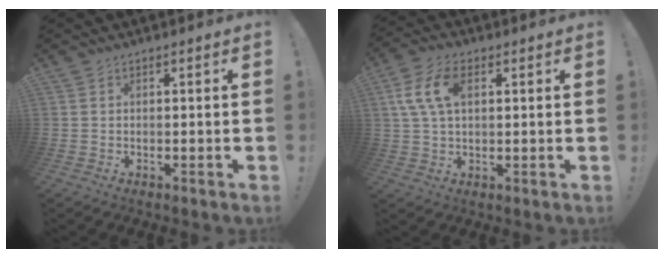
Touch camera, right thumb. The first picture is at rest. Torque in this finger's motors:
{"motor_torque": [0.06, 0.05, 0.02, 0.02, 0.07]}